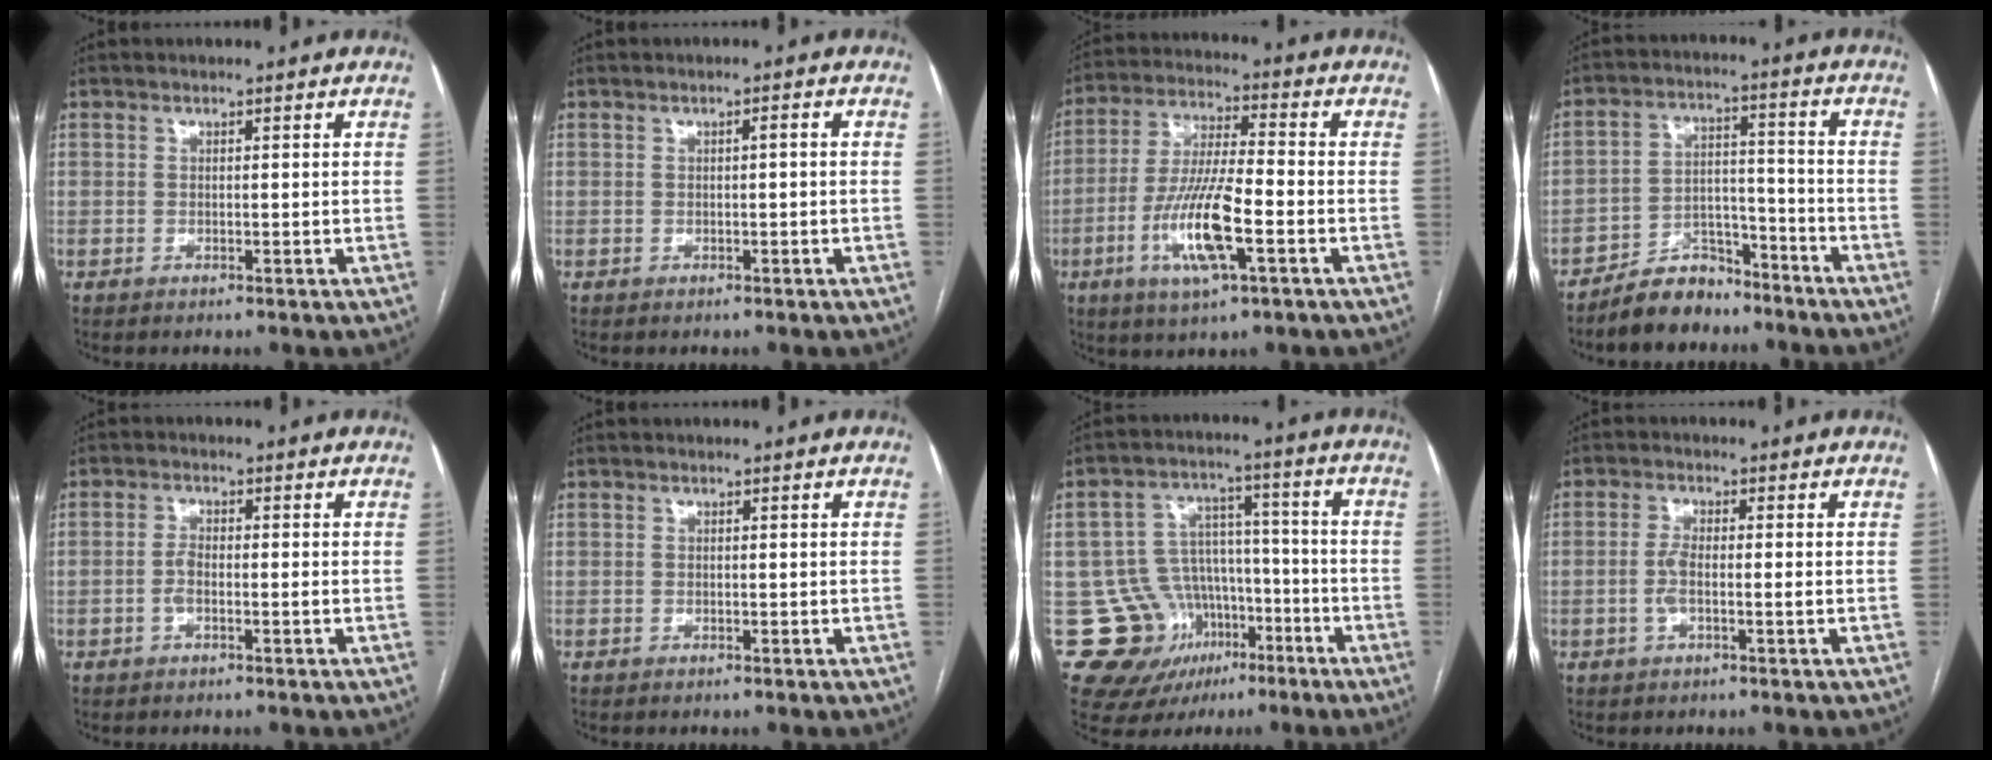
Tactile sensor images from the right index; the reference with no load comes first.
{"total": 0.8, "force": [0.0, 0.1, 0.8], "torque": [-0.012, 0.002, 0.001]}
{"total": 12.6, "force": [-4.3, 2.1, 11.6], "torque": [-0.236, -0.008, -0.077]}
{"total": 8.0, "force": [-6.8, 3.7, 2.0], "torque": [-0.029, 0.020, -0.119]}
{"total": 2.3, "force": [-0.7, 0.7, 2.0], "torque": [-0.045, 0.003, -0.014]}
{"total": 0.0}
{"total": 14.2, "force": [-6.1, 12.2, 3.9], "torque": [-0.065, 0.068, -0.077]}
{"total": 3.0, "force": [-0.6, 0.6, 2.9], "torque": [-0.063, 0.003, -0.013]}